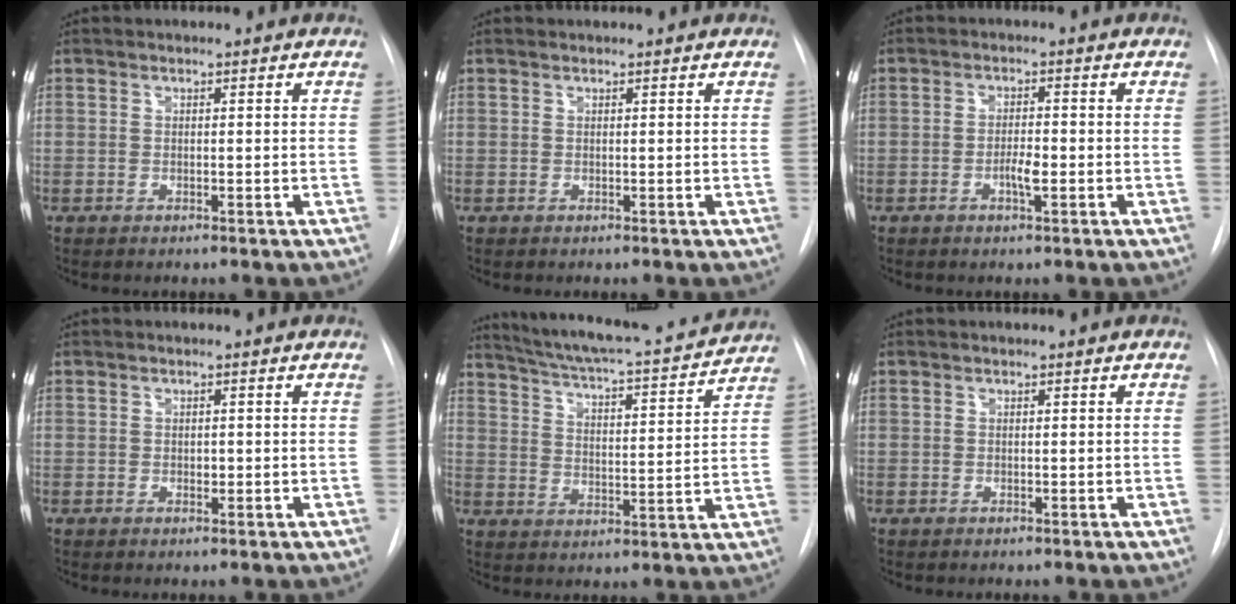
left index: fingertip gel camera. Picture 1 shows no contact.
{"total": 1.2, "force": [1.2, 0.0, 0.1], "torque": [-0.009, 0.015, 0.018]}
{"total": 2.5, "force": [-0.9, 0.4, 2.3], "torque": [-0.040, 0.001, -0.015]}
{"total": 0.7, "force": [-0.1, 0.5, 0.5], "torque": [-0.006, 0.001, -0.002]}
{"total": 19.3, "force": [17.8, 1.7, 7.3], "torque": [-0.118, -0.014, 0.247]}
{"total": 0.0}